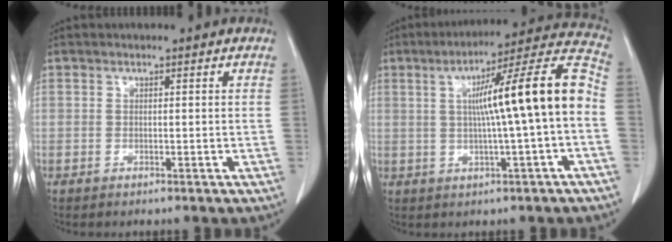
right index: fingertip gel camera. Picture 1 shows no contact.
{"total": 14.7, "force": [0.2, -0.2, 14.7], "torque": [-0.218, 0.028, -0.001]}